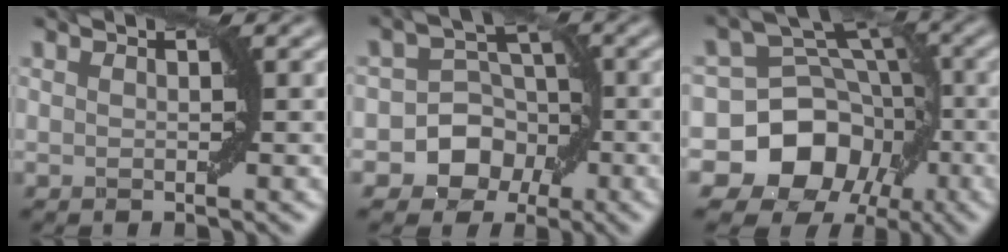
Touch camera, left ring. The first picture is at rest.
{"total": 6.5, "force": [-2.4, 5.7, 2.0], "torque": [-0.005, 0.021, -0.067]}
{"total": 11.7, "force": [-4.6, 9.8, 4.4], "torque": [-0.060, 0.003, -0.110]}